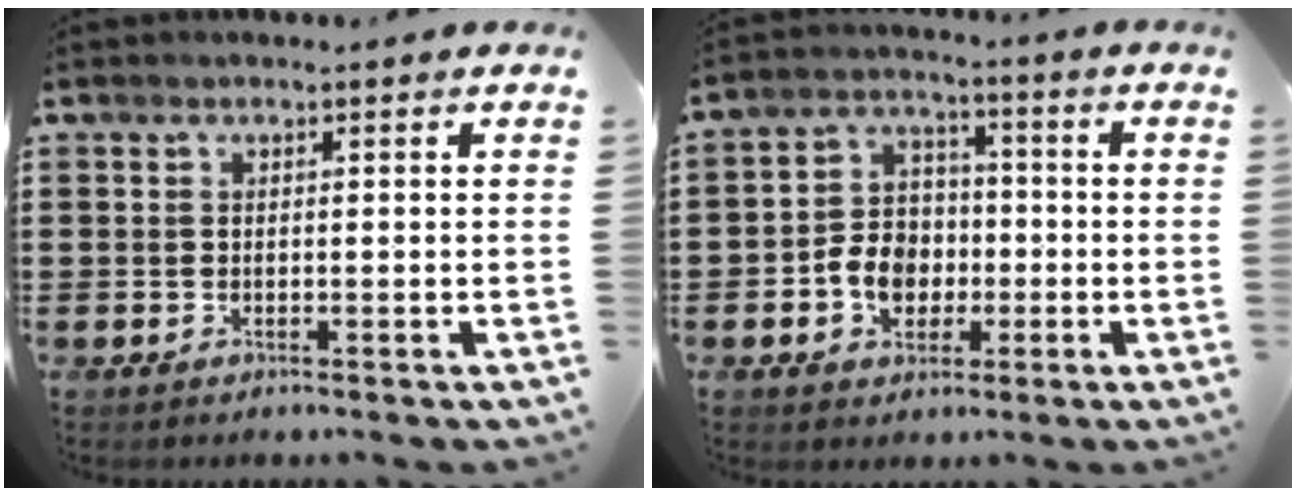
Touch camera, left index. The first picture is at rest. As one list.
[{"total": 6.7, "force": [-1.9, 5.6, 3.3], "torque": [-0.082, 0.014, -0.037]}]